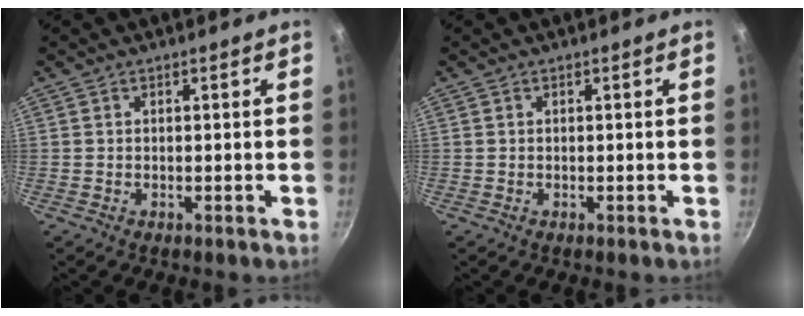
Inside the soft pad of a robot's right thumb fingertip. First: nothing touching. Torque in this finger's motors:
{"motor_torque": [-0.15, -0.15, -0.43, 0.49, 0.03]}